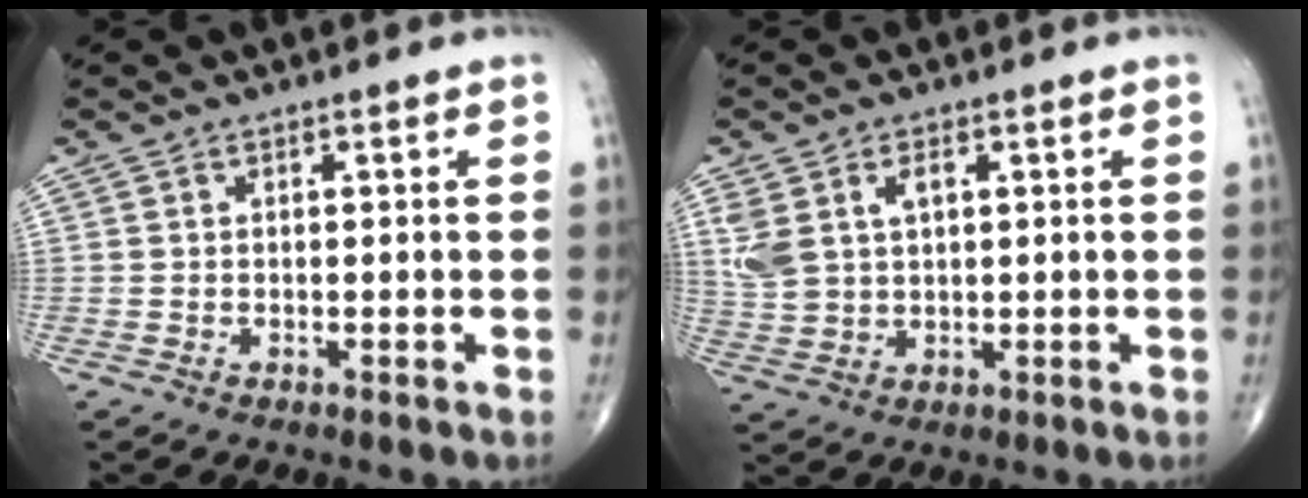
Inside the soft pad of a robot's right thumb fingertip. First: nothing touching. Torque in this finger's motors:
{"motor_torque": [0.04, 0.16, 0.61, 0.39, 0.16]}